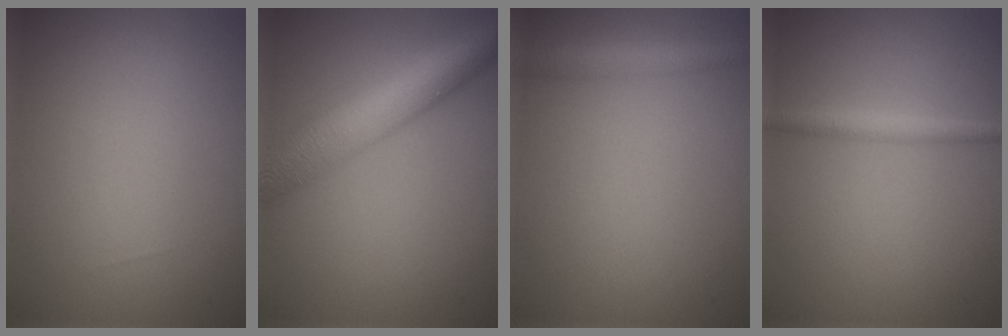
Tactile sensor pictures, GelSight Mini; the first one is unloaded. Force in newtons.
{"total": 8.5, "press": 8.5, "slide": 0.2}
{"total": 2.6, "press": 2.6, "slide": 0.1}
{"total": 1.7, "press": 1.7, "slide": 0.1}